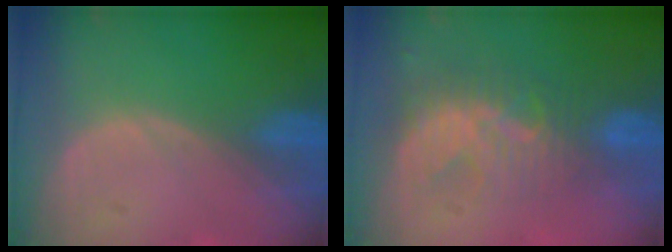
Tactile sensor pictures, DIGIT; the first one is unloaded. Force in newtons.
{"total": 8.9, "press": 7.6, "slide": 4.6}